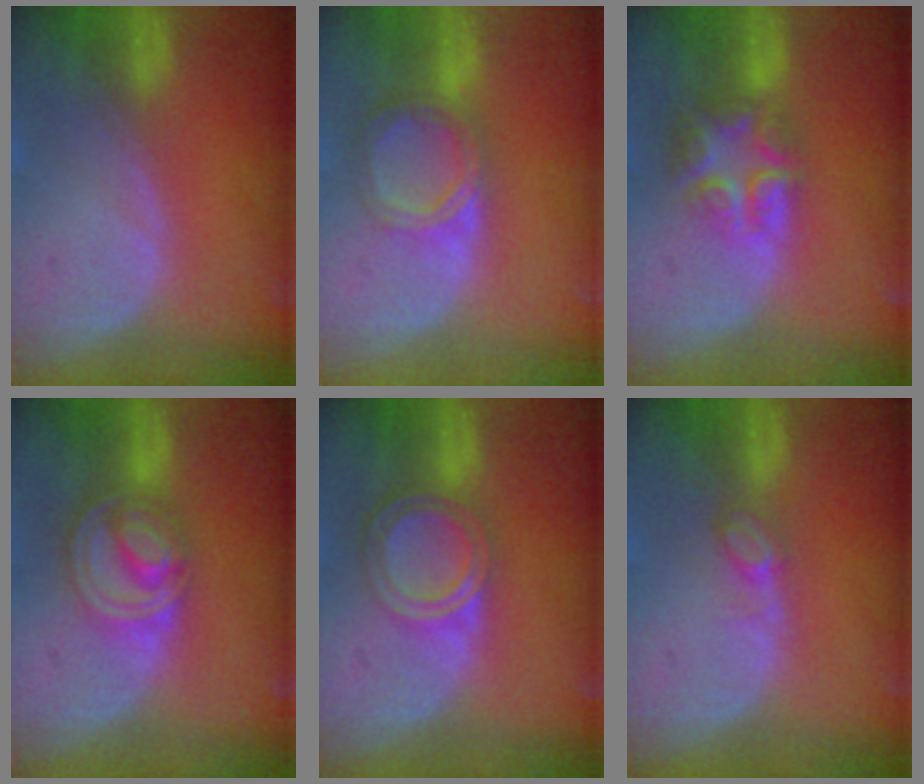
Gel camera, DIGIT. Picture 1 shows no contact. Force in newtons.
{"total": 6.1, "press": 5.4, "slide": 2.9}
{"total": 7.7, "press": 6.7, "slide": 3.8}
{"total": 8.1, "press": 7.0, "slide": 4.2}
{"total": 6.1, "press": 5.5, "slide": 2.8}
{"total": 2.2, "press": 2.2, "slide": 0.3}